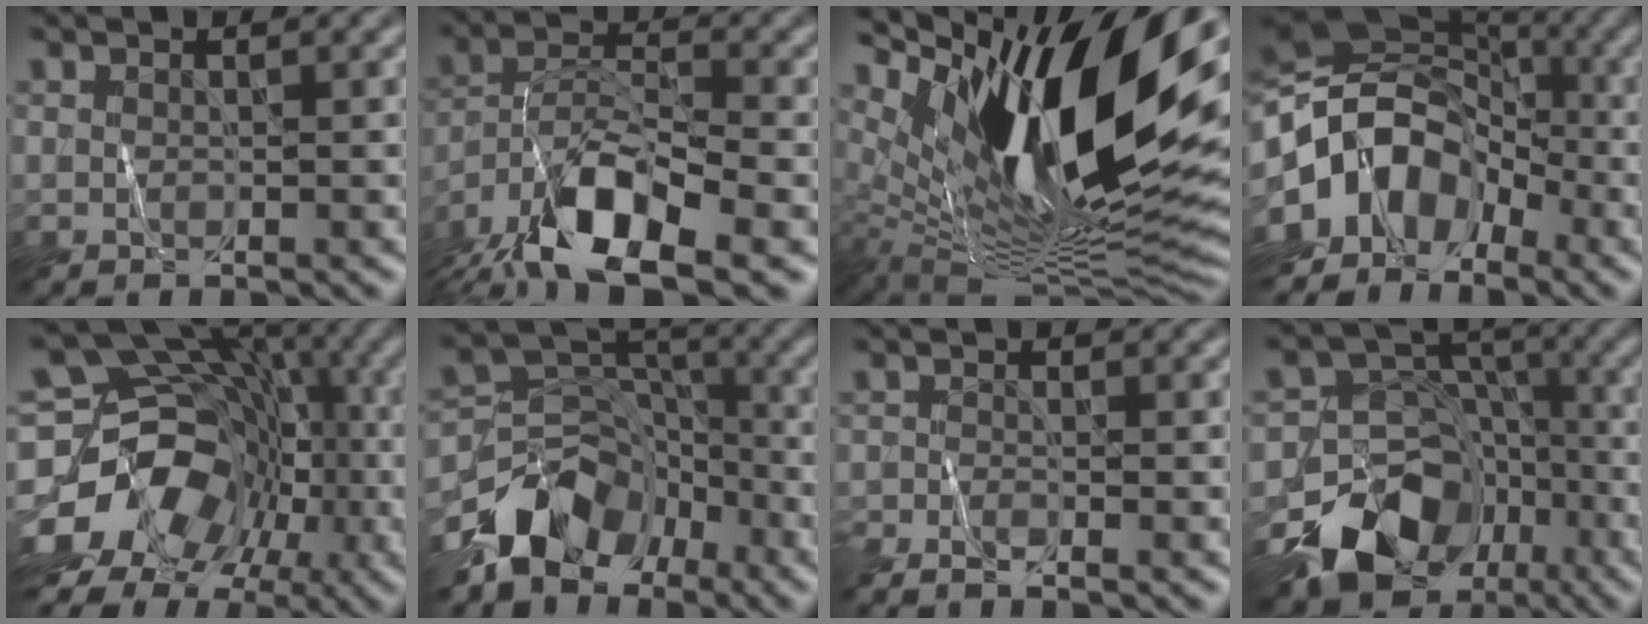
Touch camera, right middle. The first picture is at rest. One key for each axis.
{"total": 10.5, "fx": -7.0, "fy": 3.7, "fz": 6.8, "tx": -0.120, "ty": 0.002, "tz": -0.133}
{"total": 15.7, "fx": 4.9, "fy": 6.0, "fz": 13.7, "tx": -0.241, "ty": -0.005, "tz": 0.090}
{"total": 8.4, "fx": -4.0, "fy": 6.1, "fz": 4.2, "tx": -0.066, "ty": 0.012, "tz": -0.091}
{"total": 16.0, "fx": -6.5, "fy": 12.5, "fz": 7.5, "tx": -0.127, "ty": -0.002, "tz": -0.111}
{"total": 7.7, "fx": -5.7, "fy": 4.6, "fz": 2.4, "tx": -0.029, "ty": 0.003, "tz": -0.111}
{"total": 2.4, "fx": -2.2, "fy": 0.0, "fz": 1.0, "tx": -0.029, "ty": -0.007, "tz": -0.046}
{"total": 11.4, "fx": -7.0, "fy": 8.0, "fz": 4.0, "tx": -0.074, "ty": 0.002, "tz": -0.119}